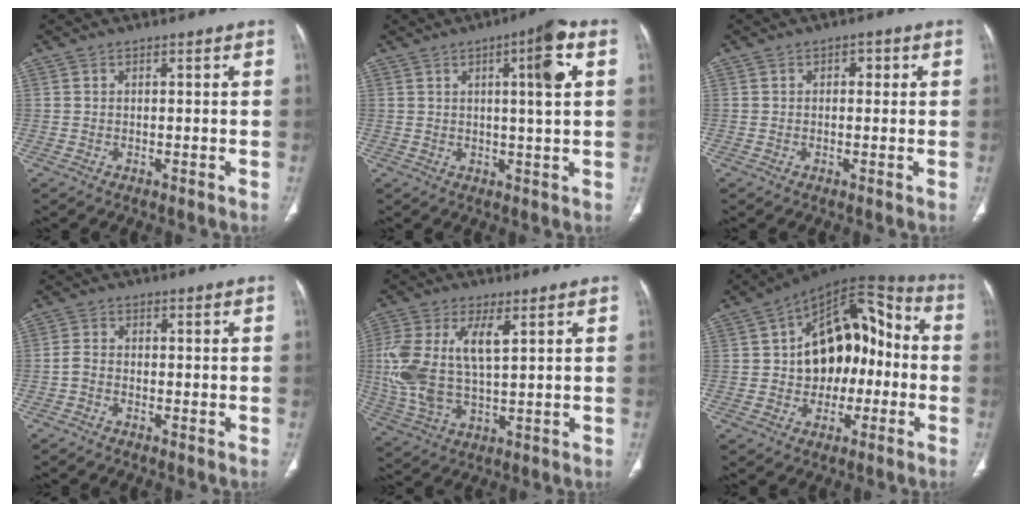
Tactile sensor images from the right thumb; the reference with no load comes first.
{"total": 8.4, "force": [2.3, 1.2, 8.0], "torque": [-0.120, 0.004, 0.031]}
{"total": 1.8, "force": [0.3, 1.2, 1.3], "torque": [-0.007, 0.005, -0.001]}
{"total": 1.9, "force": [-0.9, 1.2, 1.2], "torque": [-0.030, 0.010, -0.022]}
{"total": 14.4, "force": [2.9, 6.8, 12.4], "torque": [-0.286, 0.003, 0.065]}
{"total": 18.3, "force": [-0.9, 12.0, 13.8], "torque": [-0.150, 0.048, -0.019]}